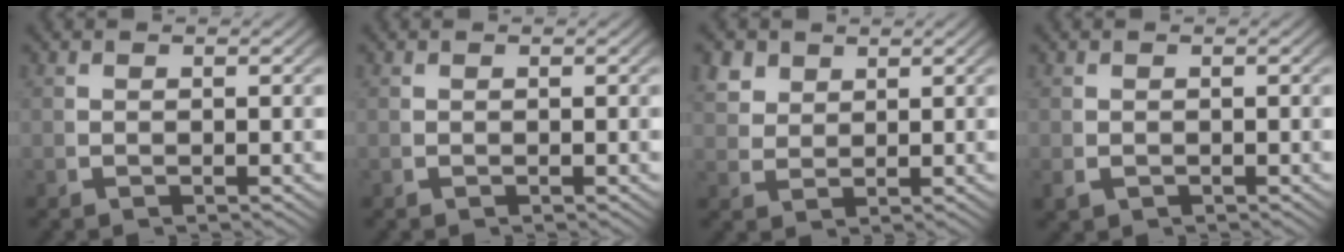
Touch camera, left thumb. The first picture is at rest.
{"total": 0.0}
{"total": 3.4, "force": [2.4, 2.1, 1.4], "torque": [-0.030, -0.003, 0.054]}
{"total": 1.0, "force": [-0.3, 0.8, 0.4], "torque": [-0.015, -0.010, 0.003]}